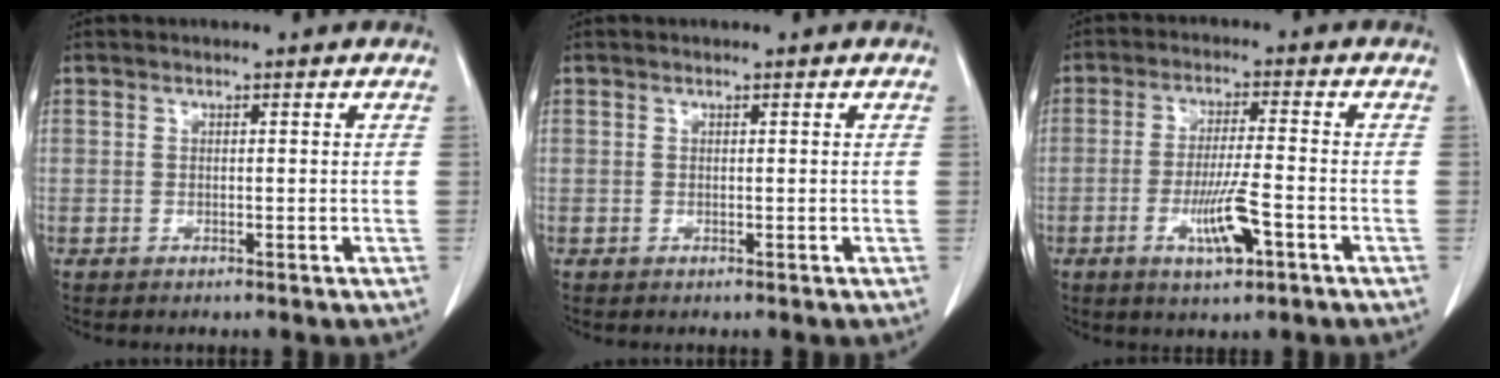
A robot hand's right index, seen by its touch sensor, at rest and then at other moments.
{"total": 0.0}
{"total": 7.8, "force": [-3.3, 1.3, 7.0], "torque": [-0.132, -0.006, -0.052]}